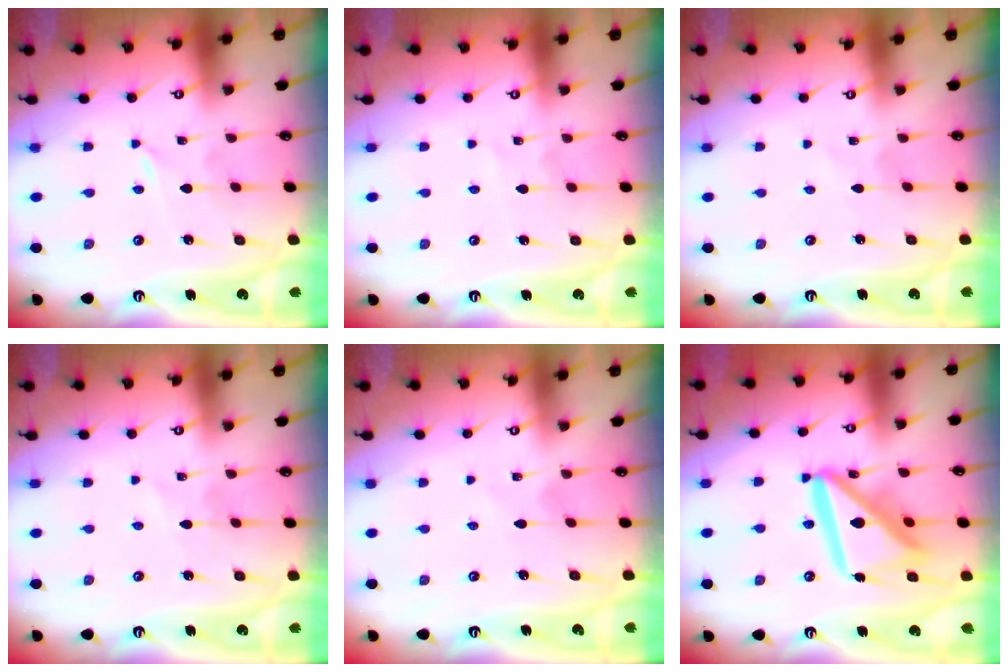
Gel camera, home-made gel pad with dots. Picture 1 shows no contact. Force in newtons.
{"total": 2.6, "press": 2.6, "slide": 0.3}
{"total": 1.1, "press": 1.1, "slide": 0.1}
{"total": 1.8, "press": 1.7, "slide": 0.2}
{"total": 1.4, "press": 1.4, "slide": 0.2}
{"total": 18.4, "press": 18.3, "slide": 2.0}